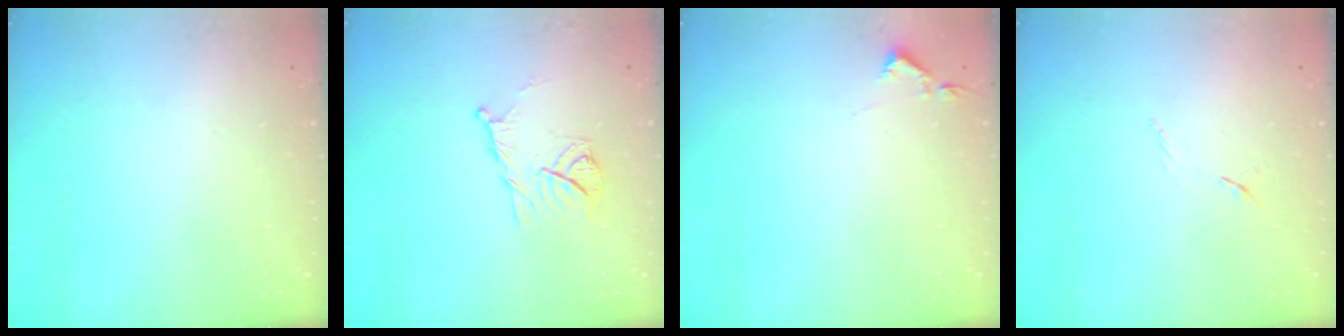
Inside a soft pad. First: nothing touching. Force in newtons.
{"total": 10.0, "press": 10.0, "slide": 1.0}
{"total": 2.9, "press": 2.9, "slide": 0.5}
{"total": 6.2, "press": 6.1, "slide": 0.9}